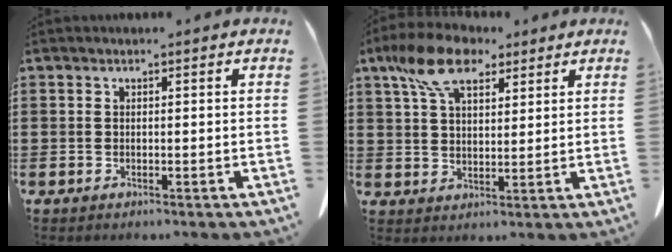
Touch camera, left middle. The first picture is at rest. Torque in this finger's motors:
{"motor_torque": [0.50, -0.16, 0.33, 0.12]}